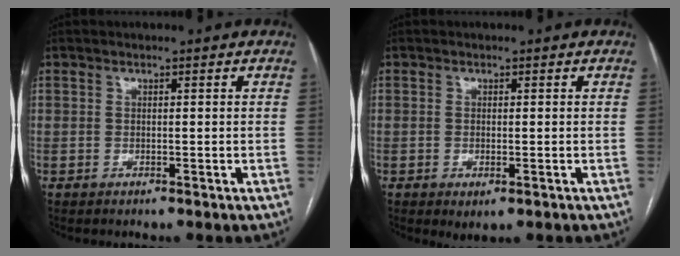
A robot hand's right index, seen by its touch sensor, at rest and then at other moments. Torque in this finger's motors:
{"motor_torque": [0.36, -0.23, 0.15, 0.02]}